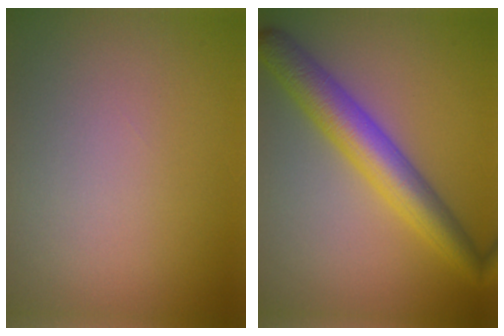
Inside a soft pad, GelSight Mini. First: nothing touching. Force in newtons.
{"total": 6.1, "press": 6.1, "slide": 0.1}